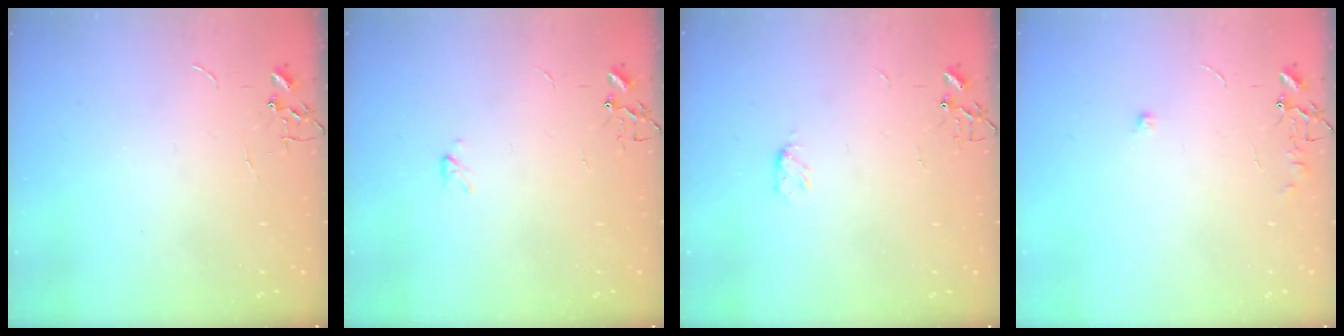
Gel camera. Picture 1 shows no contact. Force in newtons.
{"total": 2.3, "press": 2.3, "slide": 0.4}
{"total": 3.4, "press": 3.4, "slide": 0.5}
{"total": 6.2, "press": 6.1, "slide": 0.7}